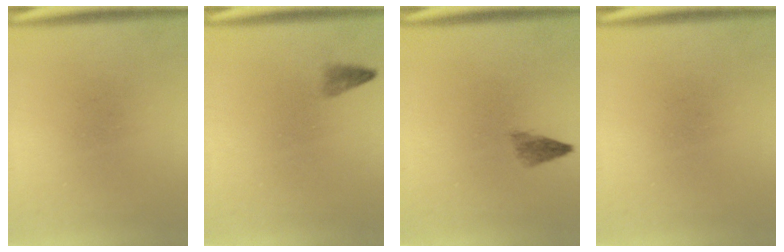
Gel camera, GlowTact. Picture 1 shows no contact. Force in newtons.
{"total": 1.2}
{"total": 1.9}
{"total": 0.0}